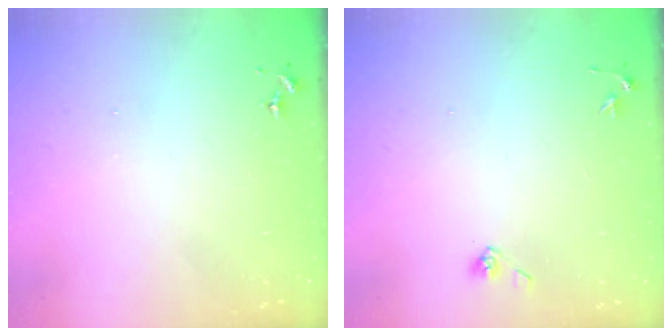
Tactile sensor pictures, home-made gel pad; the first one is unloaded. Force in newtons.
{"total": 4.5, "press": 4.3, "slide": 1.3}